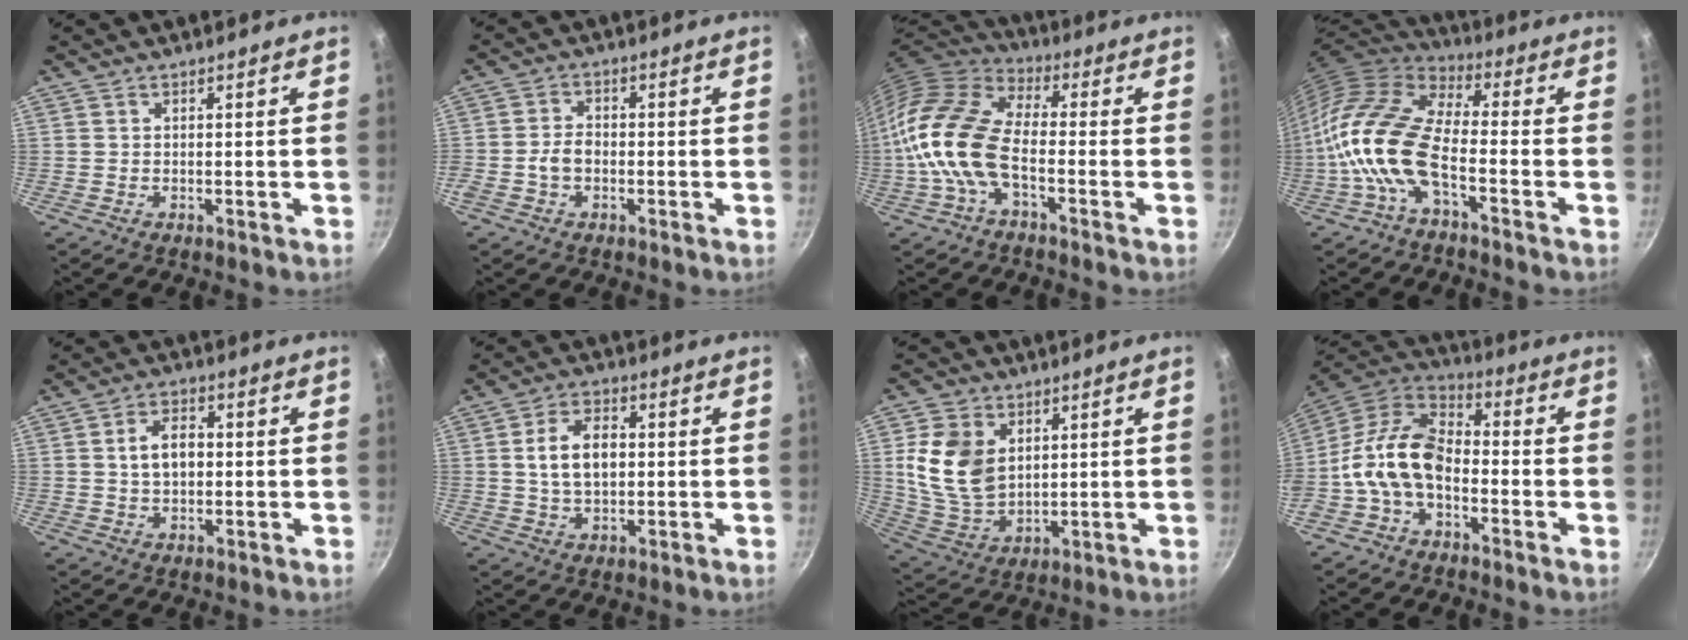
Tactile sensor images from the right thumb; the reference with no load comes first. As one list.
[{"total": 3.7, "force": [-1.2, 2.7, 2.3], "torque": [-0.037, 0.018, -0.027]}, {"total": 14.1, "force": [-3.5, 7.1, 11.7], "torque": [-0.228, 0.032, -0.087]}, {"total": 15.4, "force": [-4.7, 6.7, 13.1], "torque": [-0.259, 0.039, -0.114]}, {"total": 6.1, "force": [0.4, 3.9, 4.6], "torque": [-0.060, 0.011, 0.005]}, {"total": 8.6, "force": [0.8, 5.4, 6.7], "torque": [-0.102, 0.011, 0.013]}, {"total": 13.2, "force": [3.1, 9.6, 8.6], "torque": [-0.143, -0.021, 0.074]}, {"total": 13.2, "force": [-3.3, 8.2, 9.8], "torque": [-0.172, 0.047, -0.082]}]